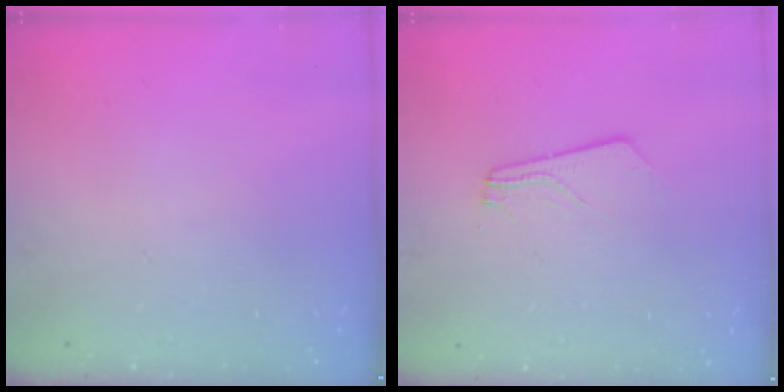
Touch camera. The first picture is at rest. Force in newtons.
{"total": 2.7, "press": 2.7, "slide": 0.4}